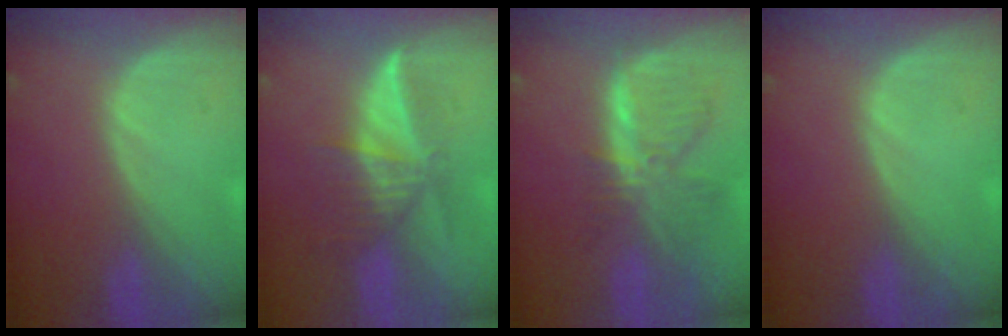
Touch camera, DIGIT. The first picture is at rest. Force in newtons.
{"total": 6.0, "press": 5.8, "slide": 1.6}
{"total": 8.3, "press": 7.2, "slide": 4.0}
{"total": 0.0}